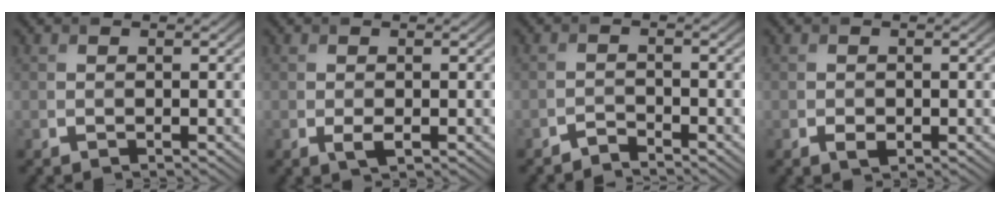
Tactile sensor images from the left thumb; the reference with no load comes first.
{"total": 1.5, "force": [-0.4, 0.7, 1.2], "torque": [-0.027, -0.007, -0.006]}
{"total": 1.6, "force": [-1.6, 0.2, 0.3], "torque": [-0.005, 0.002, -0.036]}
{"total": 1.2, "force": [-0.5, 0.8, 0.8], "torque": [-0.015, -0.004, -0.010]}